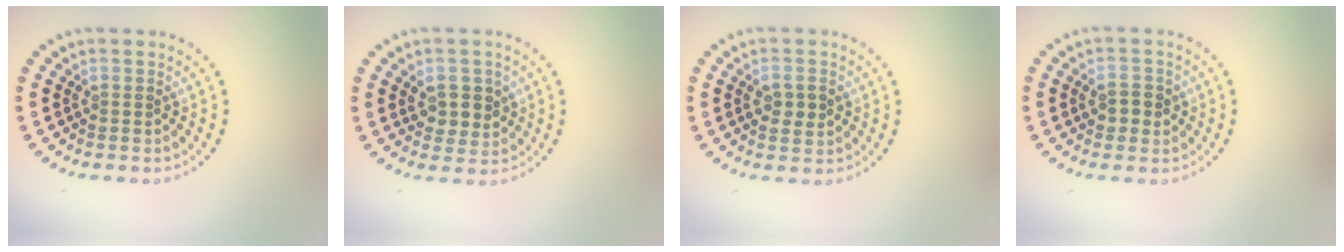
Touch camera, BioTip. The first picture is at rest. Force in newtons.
{"total": 2.8, "press": 2.7, "slide": 0.8}
{"total": 2.3, "press": 2.3, "slide": 0.2}
{"total": 2.2, "press": 2.2, "slide": 0.3}